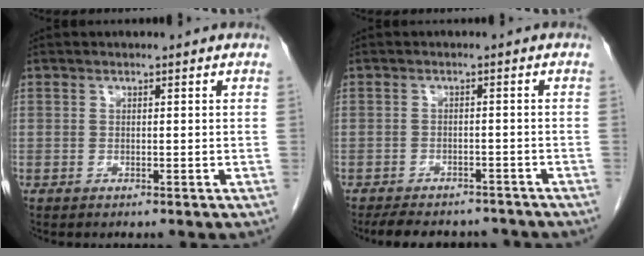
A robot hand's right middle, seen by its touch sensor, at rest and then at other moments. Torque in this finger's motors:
{"motor_torque": [0.83, -0.72, 0.07, 0.05]}